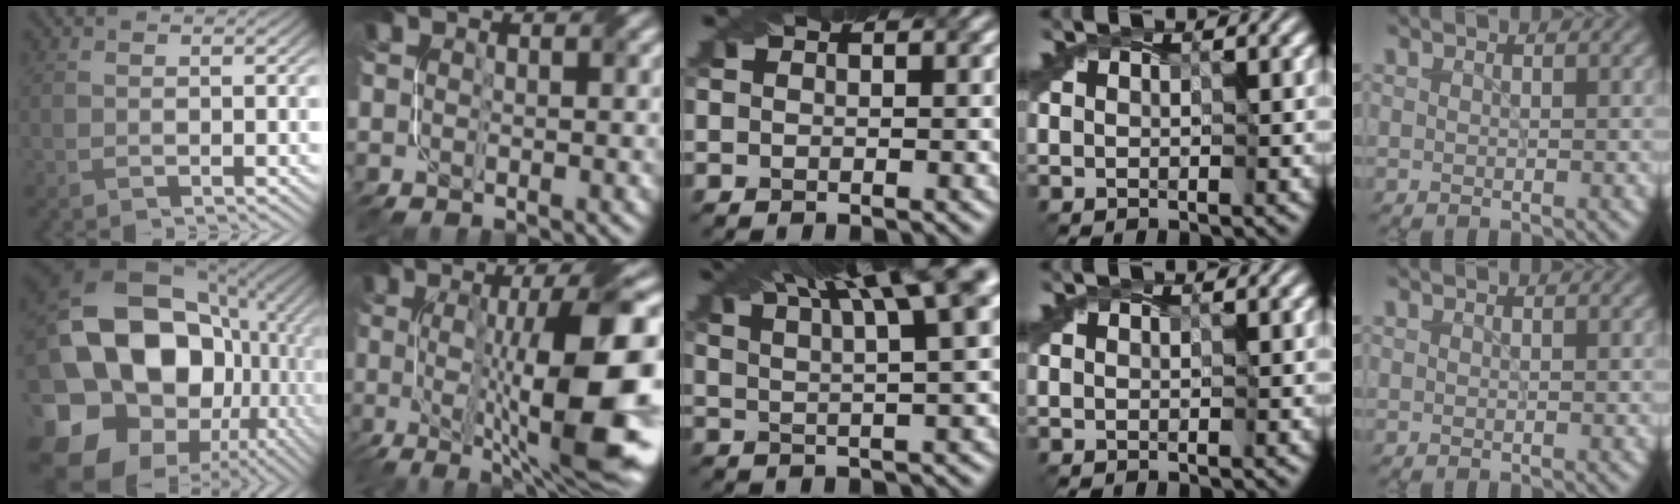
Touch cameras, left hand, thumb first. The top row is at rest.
{"thumb": {"total": 24.4, "force": [-1.6, 19.8, 14.0], "torque": [-0.321, -0.039, -0.040]}, "index": {"total": 14.8, "force": [-1.0, 3.8, 14.3], "torque": [-0.191, 0.000, -0.016]}, "middle": {"total": 12.6, "force": [7.5, 3.5, 9.5], "torque": [-0.106, 0.046, 0.083]}}